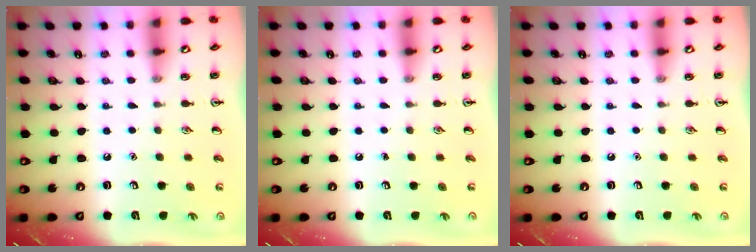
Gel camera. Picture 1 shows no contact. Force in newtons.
{"total": 0.0}
{"total": 0.0}